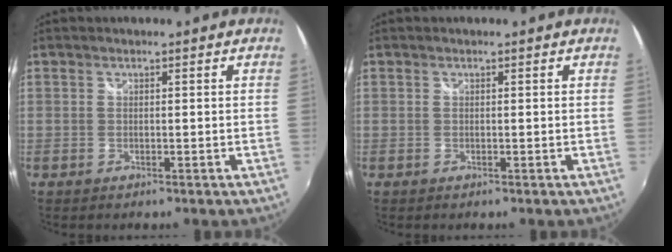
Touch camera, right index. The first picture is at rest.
{"total": 0.0}